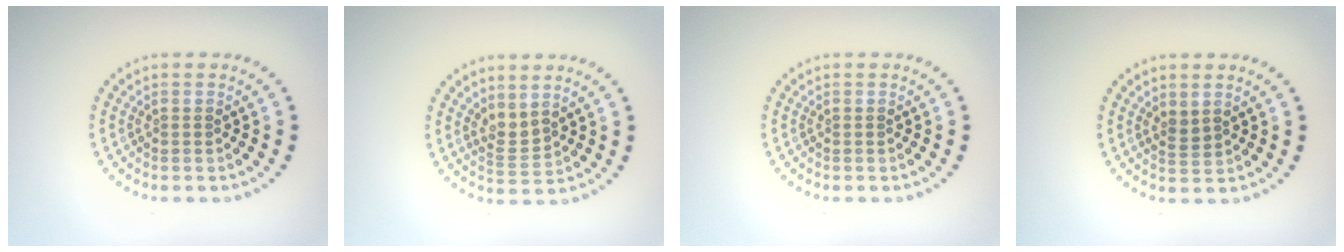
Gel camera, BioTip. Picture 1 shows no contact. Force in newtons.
{"total": 1.8, "press": 1.3, "slide": 1.2}
{"total": 0.0}
{"total": 1.2, "press": 1.0, "slide": 0.7}